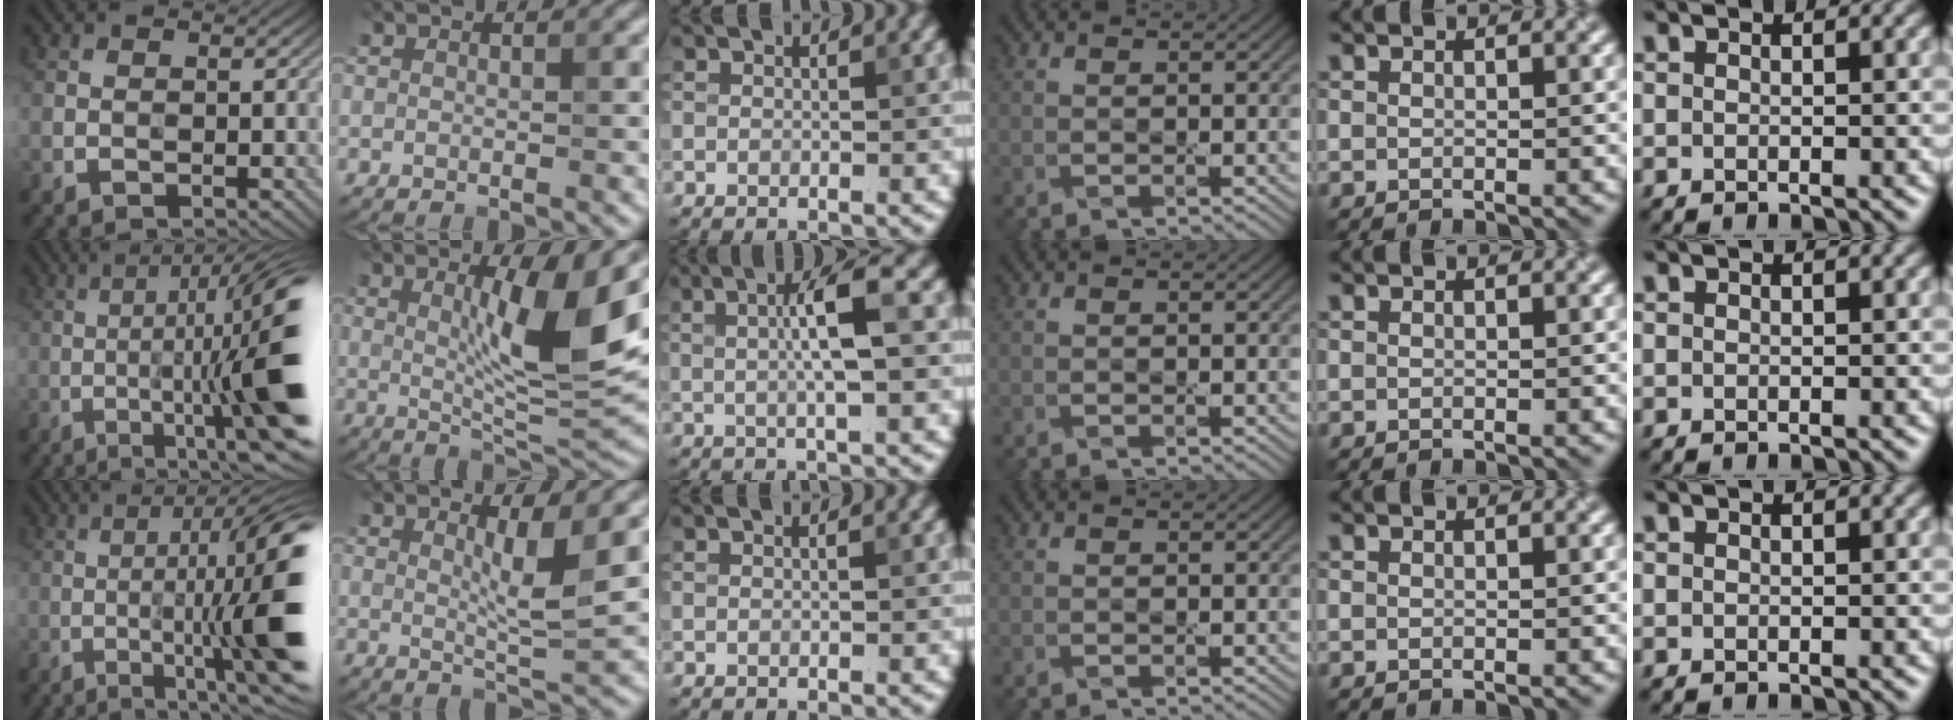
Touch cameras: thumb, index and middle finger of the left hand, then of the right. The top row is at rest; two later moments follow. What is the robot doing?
{"motion": "press", "object": "grip strengthener"}